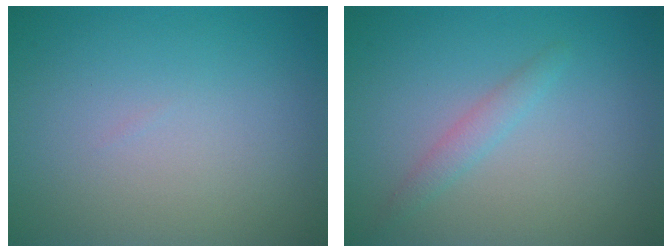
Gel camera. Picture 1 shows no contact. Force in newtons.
{"total": 1.5, "press": 1.5, "slide": 0.1}